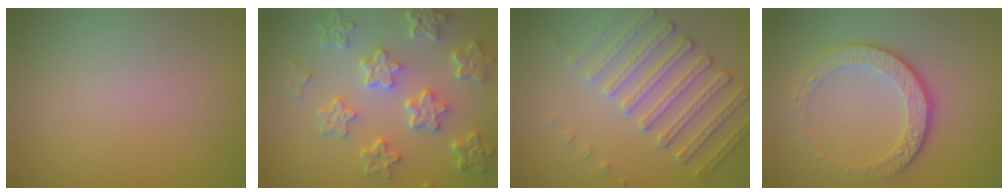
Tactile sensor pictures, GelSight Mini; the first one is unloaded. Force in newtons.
{"total": 6.6, "press": 5.0, "slide": 4.3}
{"total": 4.4, "press": 3.7, "slide": 2.4}
{"total": 4.4, "press": 3.0, "slide": 3.2}